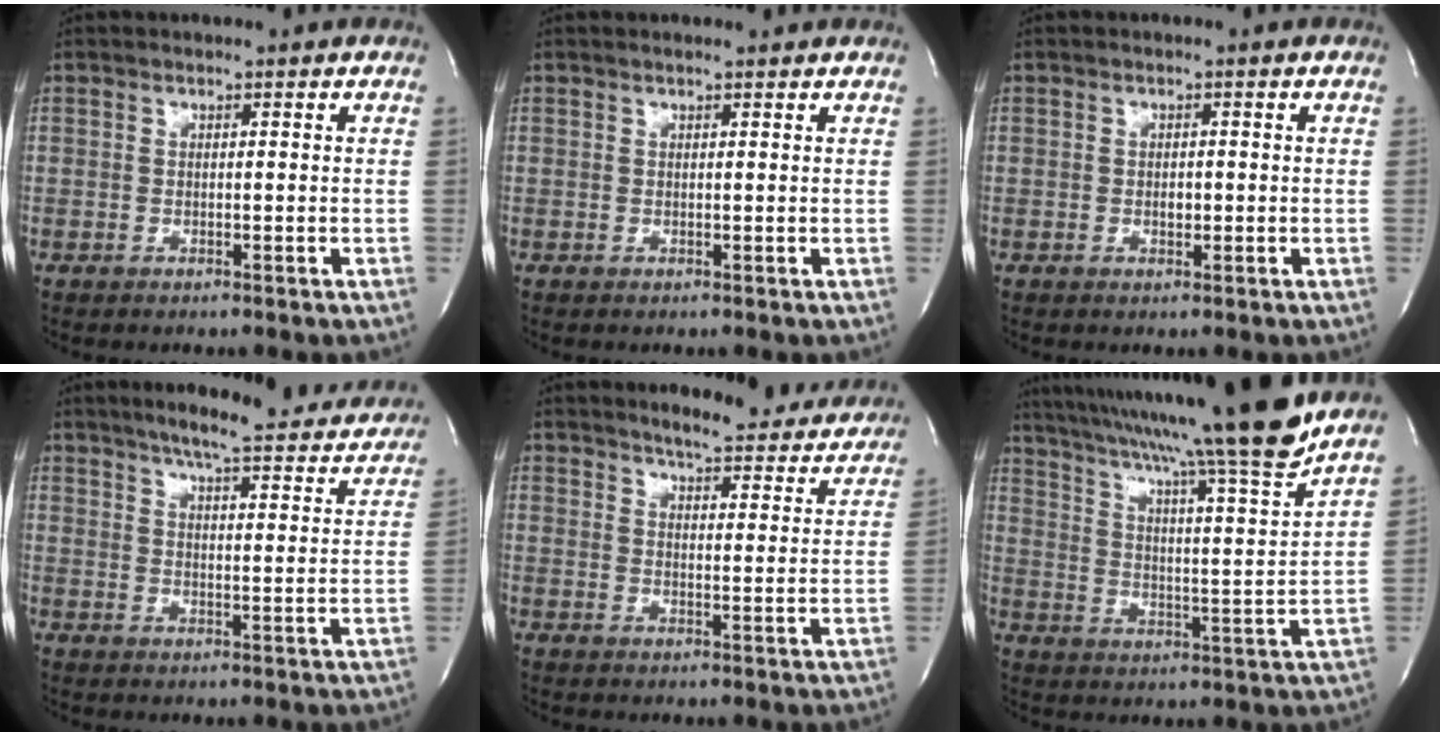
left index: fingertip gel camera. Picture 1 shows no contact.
{"total": 1.8, "force": [1.6, 0.1, 0.6], "torque": [-0.013, 0.010, 0.020]}
{"total": 1.2, "force": [-0.2, 0.7, 0.9], "torque": [-0.018, -0.001, -0.002]}
{"total": 19.5, "force": [17.3, 2.7, 8.4], "torque": [-0.113, -0.021, 0.210]}
{"total": 15.2, "force": [14.2, 2.8, 4.8], "torque": [-0.046, -0.034, 0.158]}
{"total": 22.2, "force": [18.6, -1.6, 12.0], "torque": [-0.204, -0.031, 0.271]}